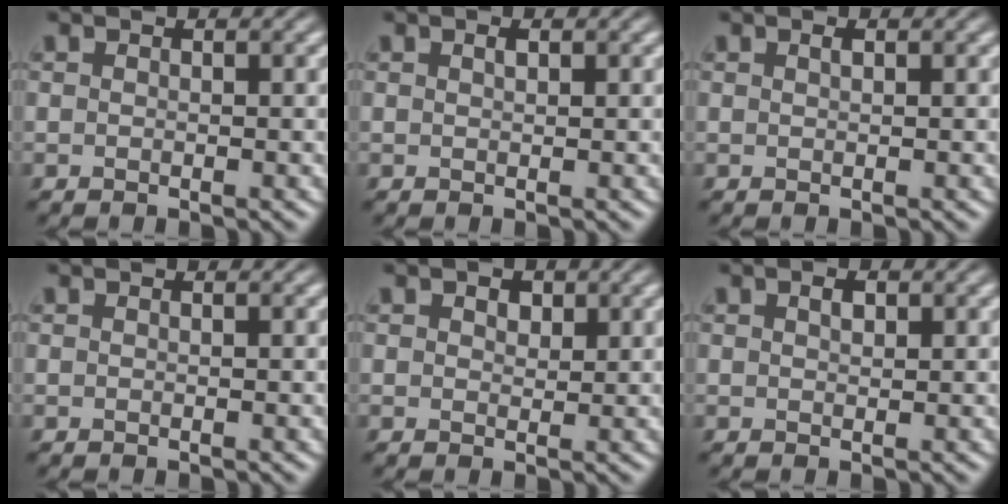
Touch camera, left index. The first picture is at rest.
{"total": 0.6, "force": [0.4, 0.2, 0.5], "torque": [-0.010, 0.001, 0.007]}
{"total": 0.5, "force": [0.3, 0.2, 0.4], "torque": [-0.008, 0.002, 0.006]}
{"total": 0.0}
{"total": 1.7, "force": [0.9, 1.0, 0.9], "torque": [-0.011, -0.001, 0.016]}
{"total": 1.1, "force": [0.5, 0.6, 0.8], "torque": [-0.014, 0.001, 0.010]}